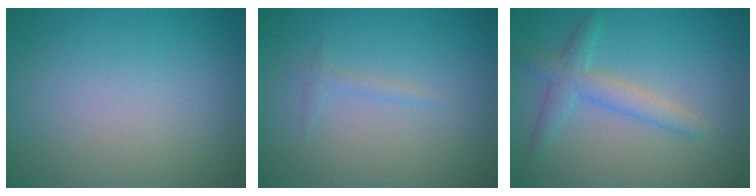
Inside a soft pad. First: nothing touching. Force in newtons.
{"total": 0.8, "press": 0.8, "slide": 0.1}
{"total": 3.1, "press": 3.1, "slide": 0.2}